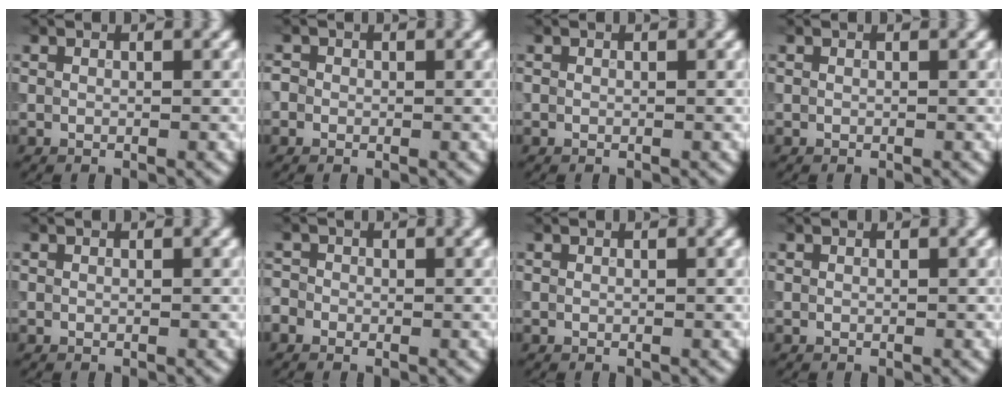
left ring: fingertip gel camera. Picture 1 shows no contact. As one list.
[{"total": 1.0, "force": [0.0, 0.9, 0.2], "torque": [-0.001, -0.003, -0.007]}, {"total": 0.0}, {"total": 0.0}, {"total": 0.0}, {"total": 1.0, "force": [-0.5, 0.8, 0.2], "torque": [-0.002, -0.001, -0.013]}, {"total": 0.0}, {"total": 0.0}]